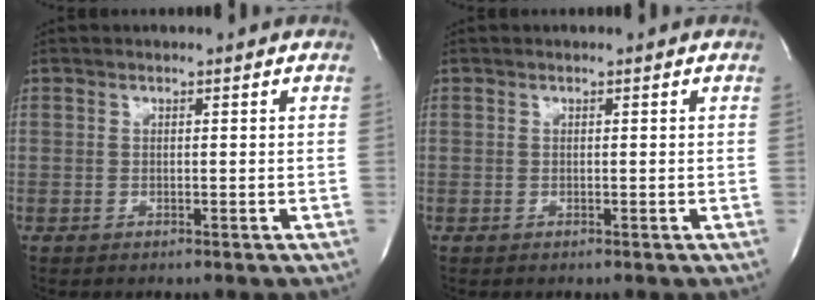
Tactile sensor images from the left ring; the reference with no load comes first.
{"total": 0.0}